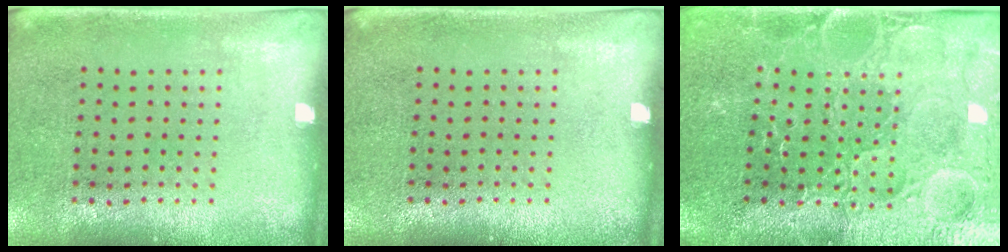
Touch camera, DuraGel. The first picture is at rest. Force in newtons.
{"total": 0.0}
{"total": 3.8, "press": 3.7, "slide": 0.8}